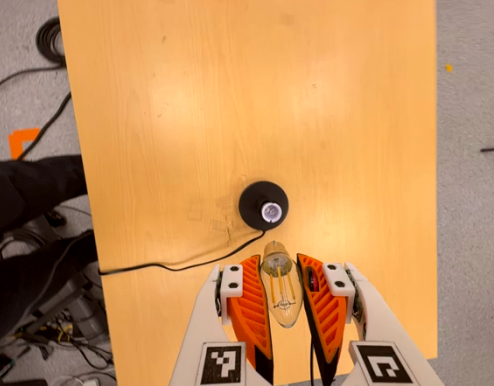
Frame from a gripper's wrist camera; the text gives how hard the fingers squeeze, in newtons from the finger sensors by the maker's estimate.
{"total": 21.0, "left": 23.3, "right": 18.8}